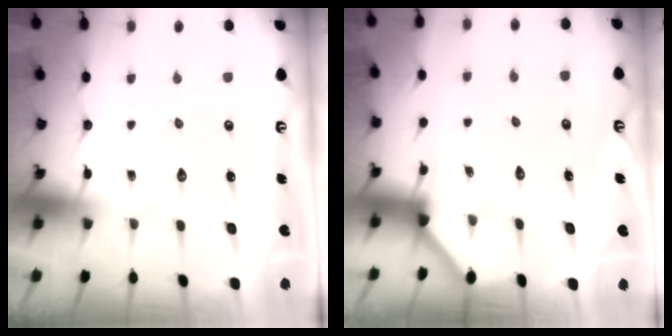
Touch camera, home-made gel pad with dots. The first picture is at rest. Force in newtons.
{"total": 2.2, "press": 2.2, "slide": 0.4}